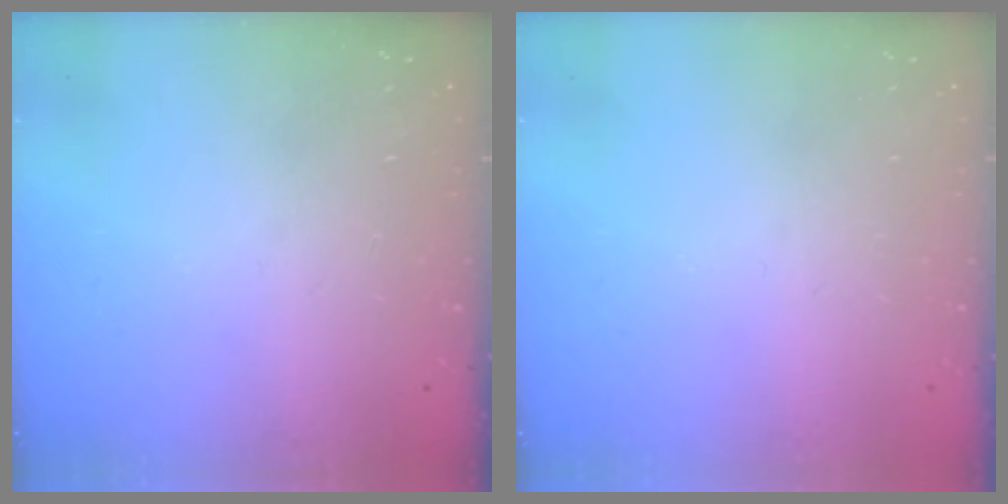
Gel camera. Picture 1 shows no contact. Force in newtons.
{"total": 0.0}